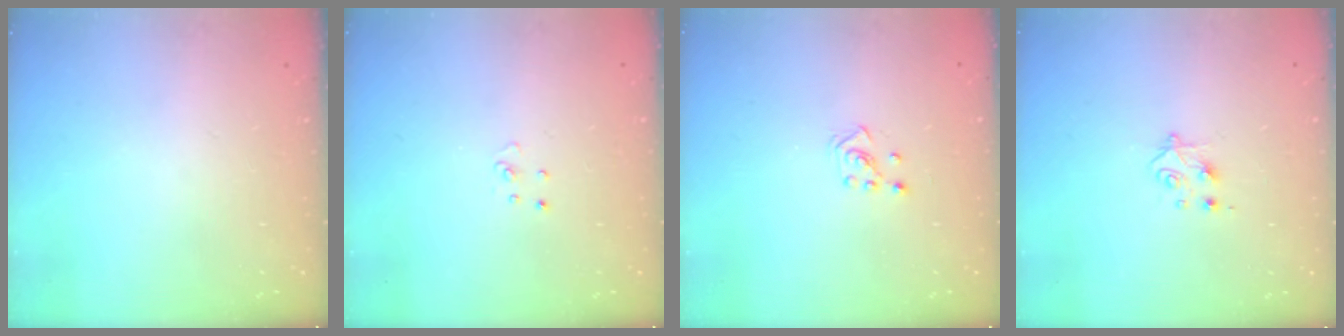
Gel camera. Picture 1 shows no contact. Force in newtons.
{"total": 3.1, "press": 3.1, "slide": 0.2}
{"total": 2.6, "press": 2.5, "slide": 0.6}
{"total": 4.1, "press": 4.1, "slide": 0.5}